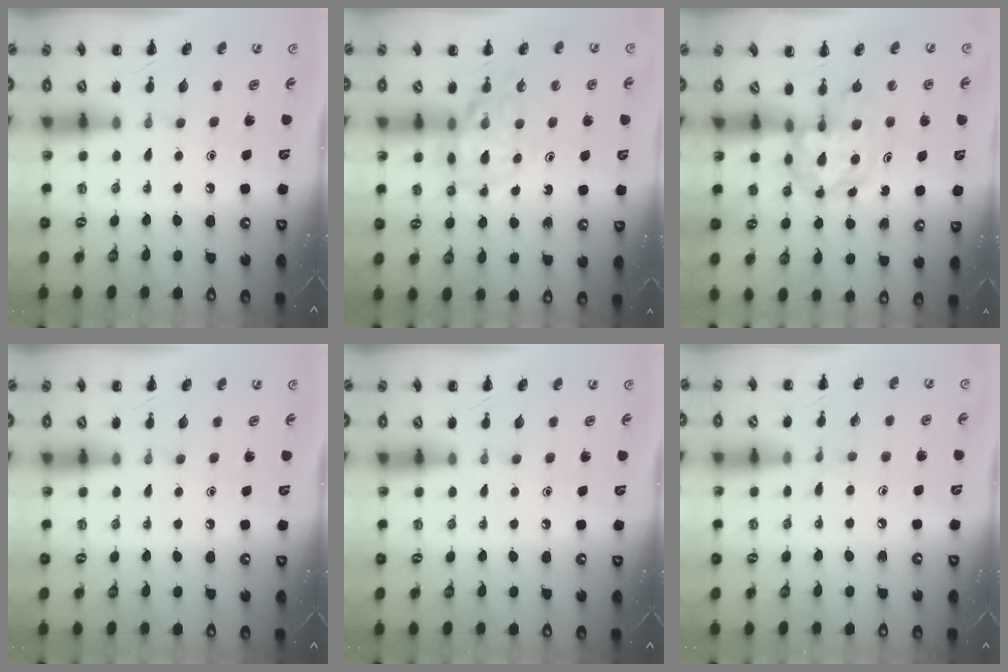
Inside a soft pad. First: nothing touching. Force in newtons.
{"total": 10.1, "press": 9.6, "slide": 3.1}
{"total": 5.3, "press": 5.2, "slide": 1.2}
{"total": 0.0}
{"total": 0.0}
{"total": 5.4, "press": 5.0, "slide": 2.2}